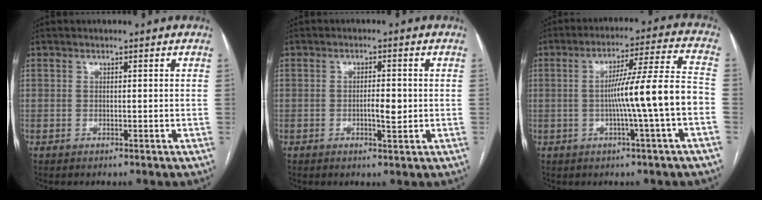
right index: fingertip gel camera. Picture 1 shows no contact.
{"total": 3.0, "force": [-0.4, 0.8, 2.9], "torque": [-0.050, 0.000, -0.004]}
{"total": 11.8, "force": [-2.3, -1.3, 11.5], "torque": [-0.185, 0.013, -0.037]}